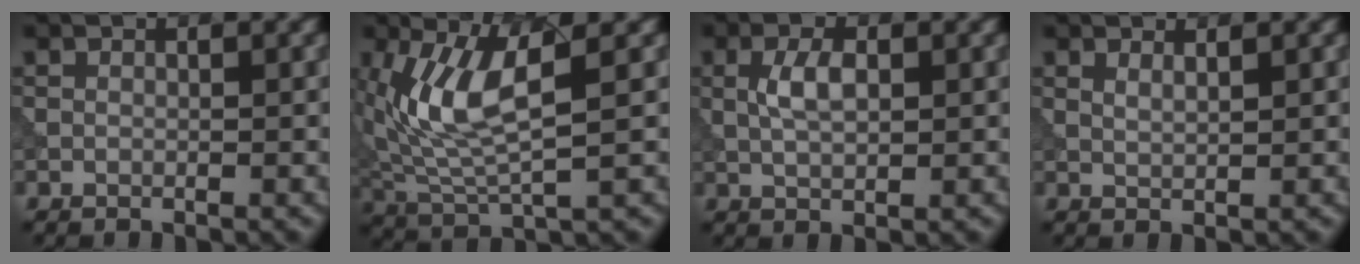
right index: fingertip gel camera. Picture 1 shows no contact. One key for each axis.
{"total": 7.3, "fx": 1.6, "fy": 2.5, "fz": 6.7, "tx": -0.152, "ty": -0.003, "tz": 0.034}
{"total": 2.7, "fx": 0.2, "fy": 1.2, "fz": 2.4, "tx": -0.053, "ty": 0.000, "tz": 0.006}
{"total": 0.9, "fx": 0.7, "fy": 0.0, "fz": 0.5, "tx": -0.013, "ty": -0.004, "tz": 0.015}